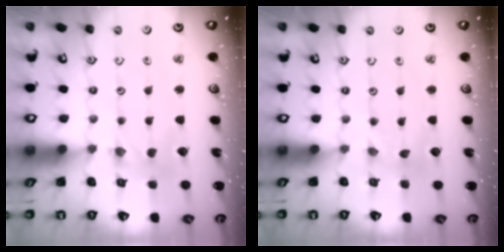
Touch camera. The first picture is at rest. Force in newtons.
{"total": 0.0}